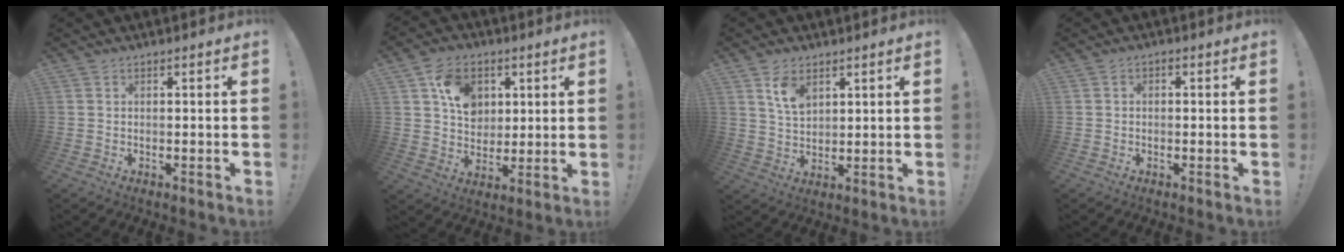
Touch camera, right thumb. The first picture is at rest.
{"total": 12.2, "force": [4.9, 9.5, 5.9], "torque": [-0.083, -0.012, 0.098]}
{"total": 7.4, "force": [4.4, 4.5, 3.8], "torque": [-0.055, -0.021, 0.081]}
{"total": 1.0, "force": [-0.7, 0.7, 0.4], "torque": [-0.007, 0.005, -0.012]}